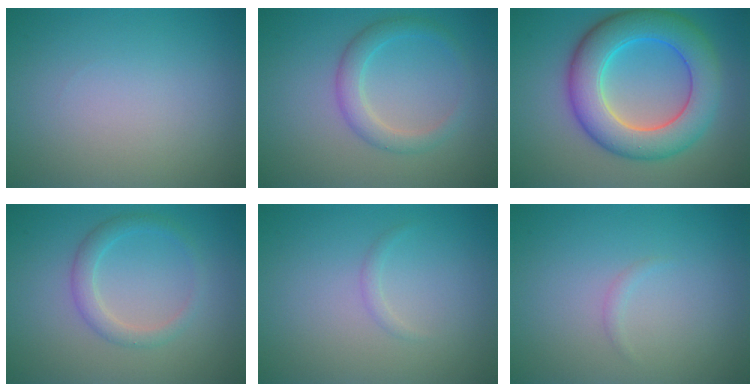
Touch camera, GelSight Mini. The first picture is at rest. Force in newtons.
{"total": 2.6, "press": 2.6, "slide": 0.1}
{"total": 8.7, "press": 8.7, "slide": 0.2}
{"total": 2.1, "press": 2.1, "slide": 0.0}
{"total": 0.7, "press": 0.7, "slide": 0.1}
{"total": 0.6, "press": 0.6, "slide": 0.1}